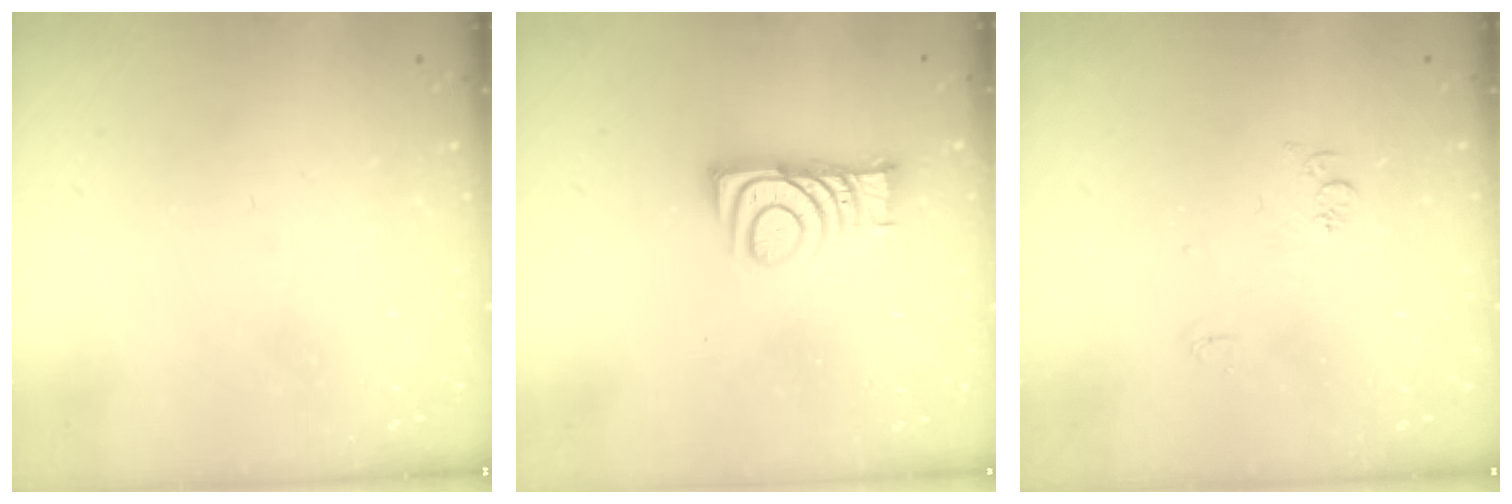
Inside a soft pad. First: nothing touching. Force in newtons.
{"total": 8.8, "press": 8.8, "slide": 0.1}
{"total": 7.4, "press": 7.3, "slide": 0.8}